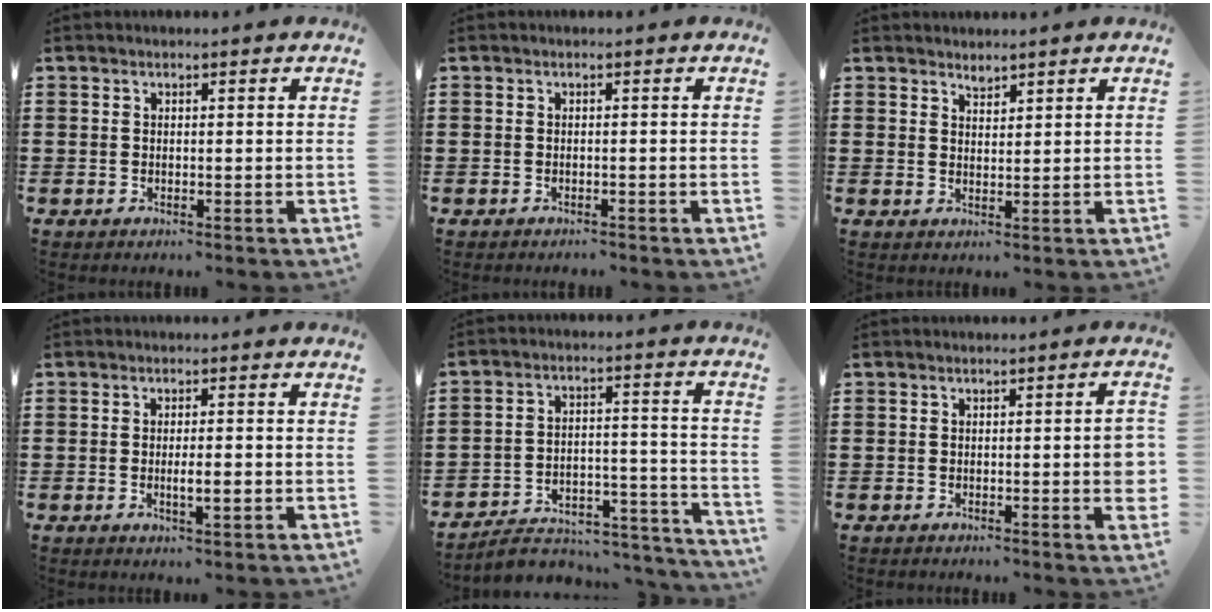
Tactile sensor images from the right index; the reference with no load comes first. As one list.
[{"total": 0.7, "force": [-0.7, 0.1, 0.1], "torque": [-0.004, -0.002, -0.014]}, {"total": 1.4, "force": [1.4, 0.2, 0.2], "torque": [-0.006, 0.000, 0.026]}, {"total": 2.8, "force": [-0.7, 0.6, 2.7], "torque": [-0.045, 0.000, -0.013]}, {"total": 6.8, "force": [-6.2, 1.8, 2.2], "torque": [-0.034, 0.016, -0.119]}, {"total": 3.6, "force": [-1.1, 0.9, 3.4], "torque": [-0.035, -0.005, -0.021]}]